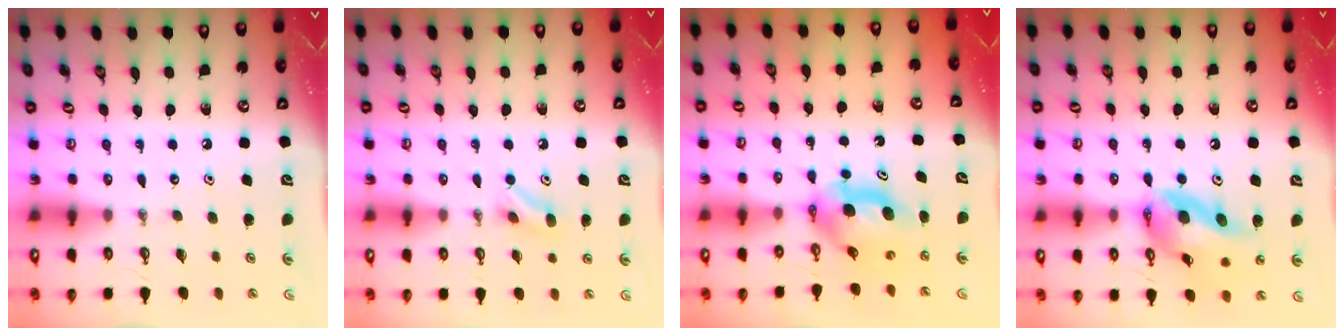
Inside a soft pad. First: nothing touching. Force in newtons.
{"total": 4.0, "press": 3.8, "slide": 1.4}
{"total": 5.4, "press": 5.2, "slide": 1.1}
{"total": 15.9, "press": 15.8, "slide": 2.0}